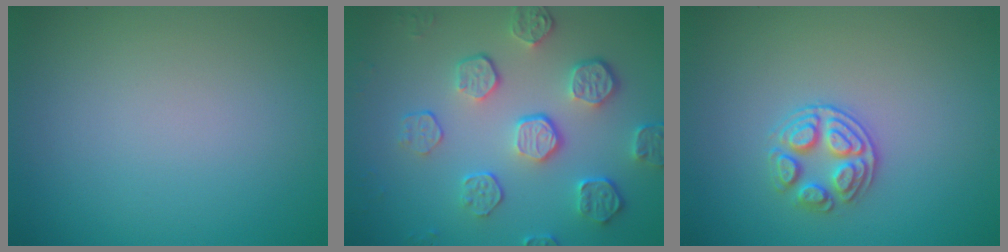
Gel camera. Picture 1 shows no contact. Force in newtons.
{"total": 5.7, "press": 4.1, "slide": 3.9}
{"total": 2.7, "press": 2.5, "slide": 0.9}